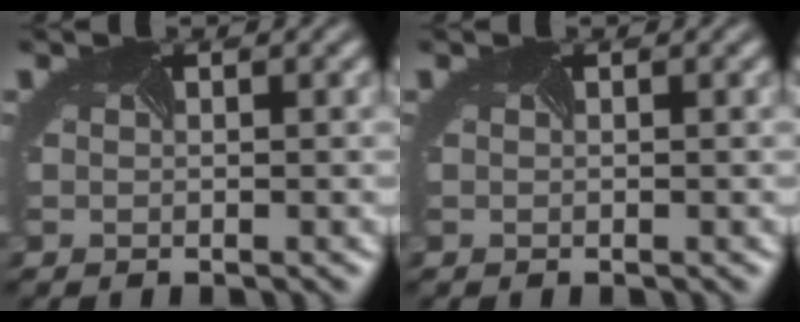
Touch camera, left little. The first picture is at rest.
{"total": 0.0}